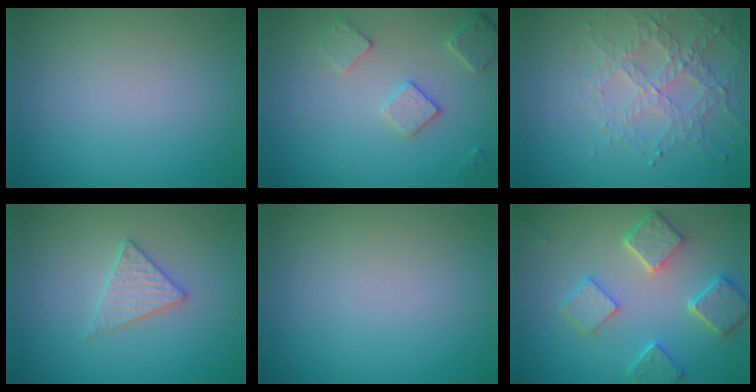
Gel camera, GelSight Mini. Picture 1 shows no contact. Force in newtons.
{"total": 2.7, "press": 2.7, "slide": 0.7}
{"total": 3.1, "press": 2.9, "slide": 1.1}
{"total": 2.4, "press": 2.4, "slide": 0.3}
{"total": 0.0}
{"total": 5.5, "press": 4.3, "slide": 3.3}